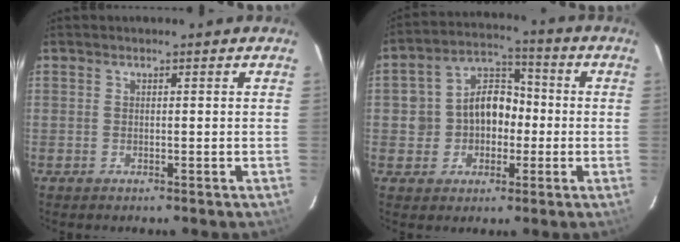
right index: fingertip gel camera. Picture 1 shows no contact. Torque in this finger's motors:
{"motor_torque": [0.26, -0.07, 0.27, 0.10]}